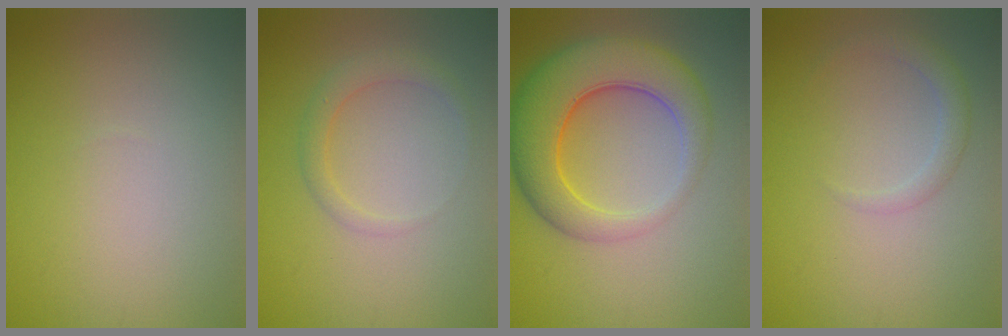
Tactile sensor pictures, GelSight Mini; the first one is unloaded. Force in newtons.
{"total": 1.9, "press": 1.9, "slide": 0.1}
{"total": 8.3, "press": 8.3, "slide": 0.2}
{"total": 1.8, "press": 1.8, "slide": 0.1}